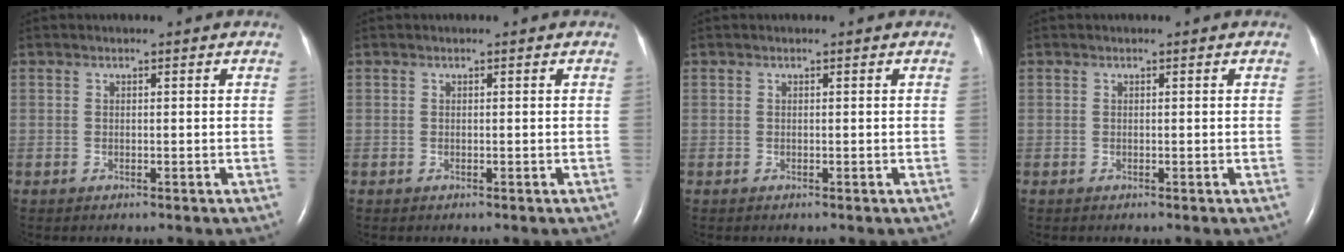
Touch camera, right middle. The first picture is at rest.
{"total": 0.0}
{"total": 0.0}
{"total": 0.0}